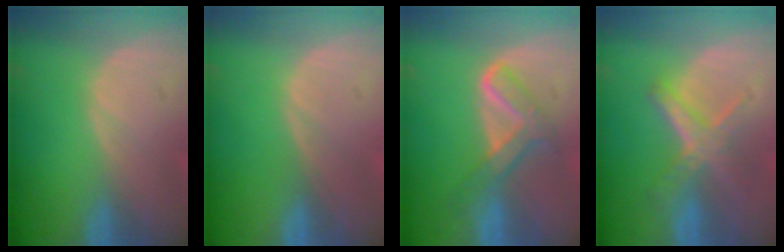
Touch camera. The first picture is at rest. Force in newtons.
{"total": 0.0}
{"total": 5.2, "press": 5.2, "slide": 0.5}
{"total": 5.8, "press": 5.5, "slide": 1.8}